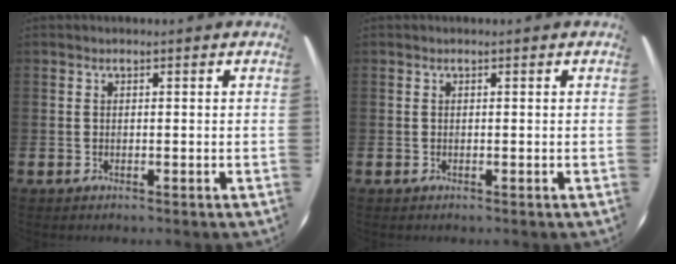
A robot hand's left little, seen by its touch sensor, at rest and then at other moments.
{"total": 0.0}